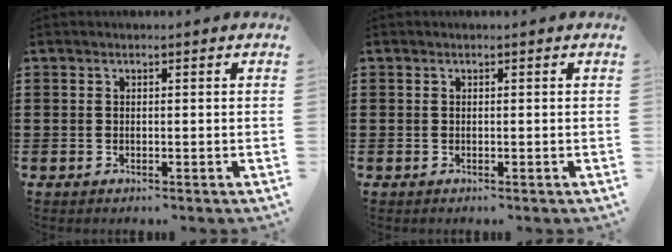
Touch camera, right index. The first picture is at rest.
{"total": 0.0}